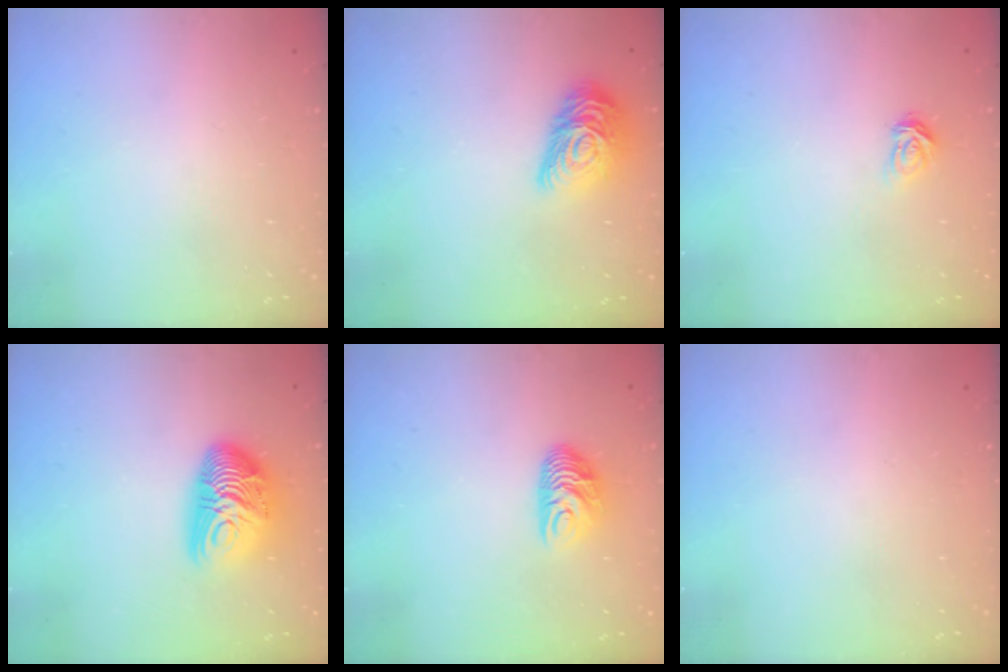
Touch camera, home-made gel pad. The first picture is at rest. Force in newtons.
{"total": 13.9, "press": 13.9, "slide": 0.7}
{"total": 3.8, "press": 3.8, "slide": 0.5}
{"total": 12.5, "press": 12.5, "slide": 0.9}
{"total": 7.9, "press": 7.8, "slide": 1.0}
{"total": 0.0}